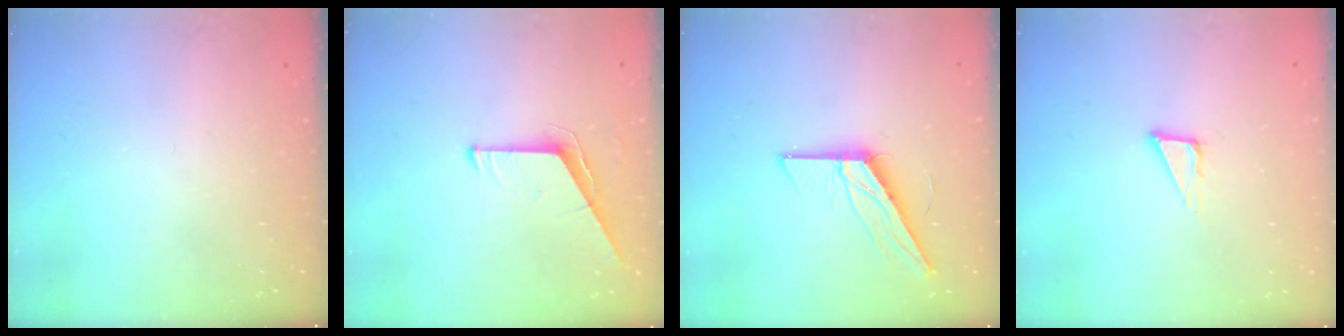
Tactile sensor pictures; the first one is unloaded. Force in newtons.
{"total": 6.2, "press": 6.2, "slide": 0.5}
{"total": 11.5, "press": 11.5, "slide": 0.2}
{"total": 5.3, "press": 5.3, "slide": 0.3}